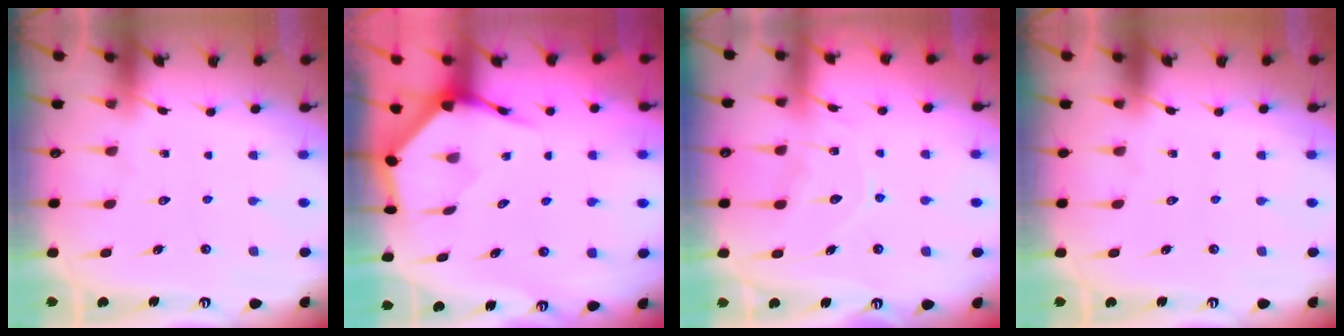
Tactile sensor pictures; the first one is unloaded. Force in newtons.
{"total": 4.0, "press": 3.9, "slide": 0.4}
{"total": 8.8, "press": 8.7, "slide": 0.6}
{"total": 0.0}